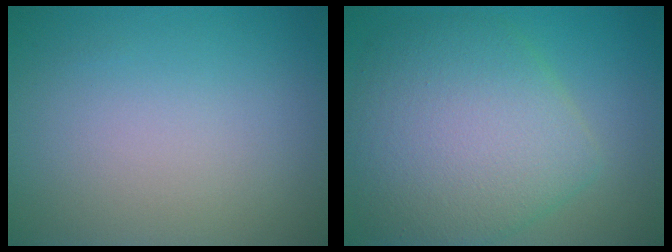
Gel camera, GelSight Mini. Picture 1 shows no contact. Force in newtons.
{"total": 8.5, "press": 8.5, "slide": 0.2}